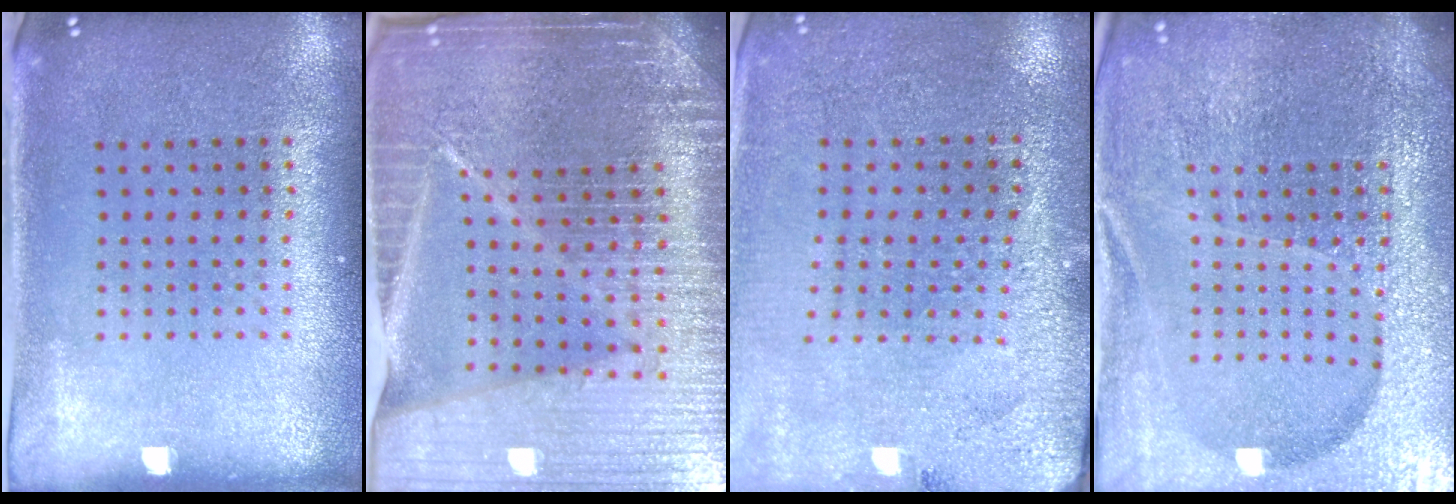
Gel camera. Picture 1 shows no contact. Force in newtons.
{"total": 7.2, "press": 6.1, "slide": 3.7}
{"total": 2.8, "press": 2.8, "slide": 0.1}
{"total": 6.3, "press": 5.5, "slide": 3.0}